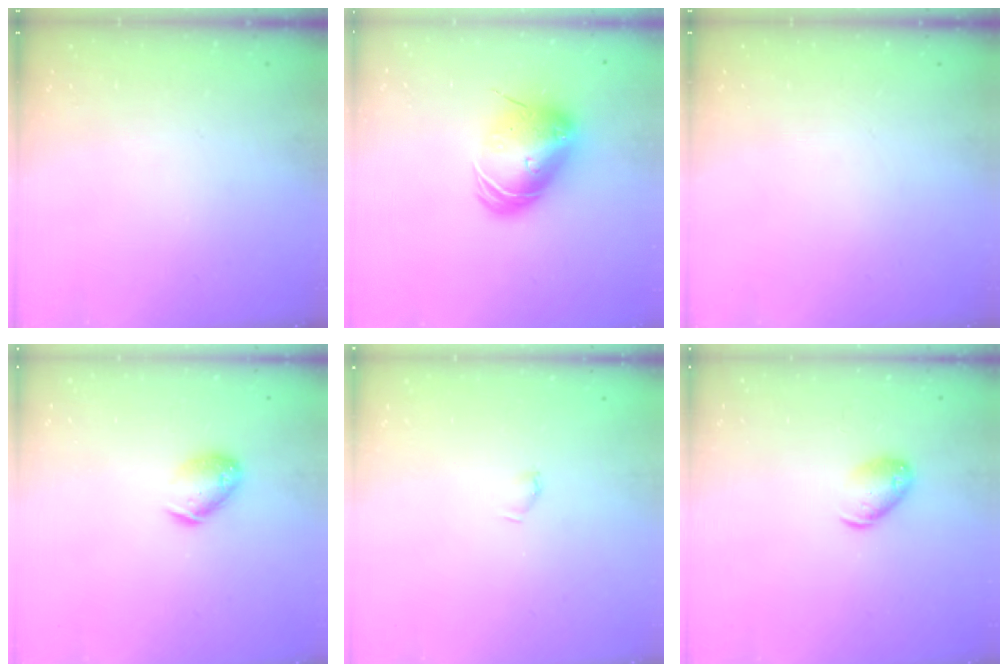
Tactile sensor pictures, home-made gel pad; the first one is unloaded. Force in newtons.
{"total": 11.9, "press": 11.7, "slide": 2.0}
{"total": 0.0}
{"total": 9.6, "press": 9.5, "slide": 1.4}
{"total": 3.5, "press": 3.4, "slide": 0.7}
{"total": 9.1, "press": 9.0, "slide": 1.5}